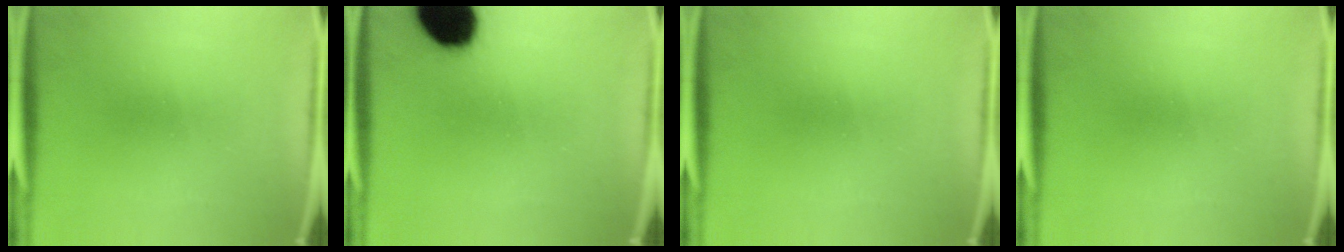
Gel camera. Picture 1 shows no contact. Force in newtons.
{"total": 16.2}
{"total": 0.0}
{"total": 0.0}